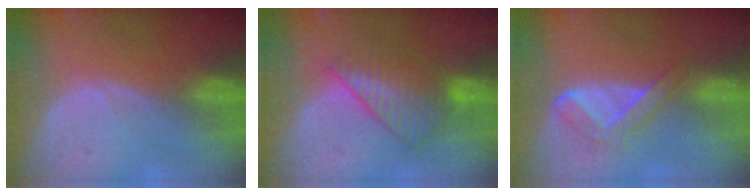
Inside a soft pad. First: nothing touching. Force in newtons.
{"total": 7.1, "press": 6.8, "slide": 1.9}
{"total": 5.7, "press": 4.8, "slide": 3.1}